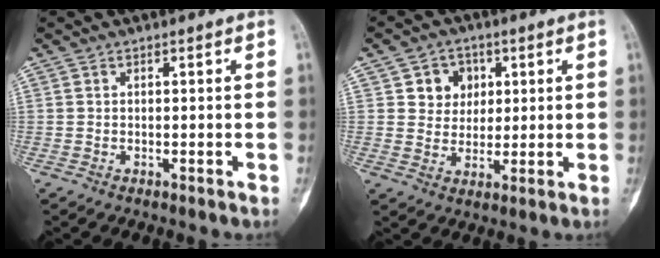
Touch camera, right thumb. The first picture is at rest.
{"total": 6.7, "force": [2.1, 5.9, 2.3], "torque": [0.000, -0.003, 0.033]}